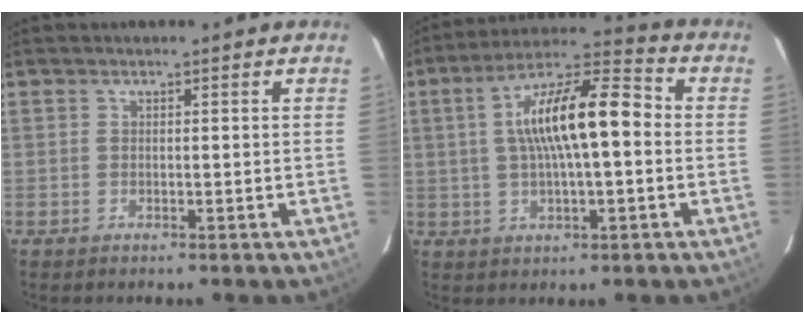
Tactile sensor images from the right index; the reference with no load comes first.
{"total": 14.8, "force": [0.8, 4.3, 14.1], "torque": [-0.246, 0.026, 0.007]}